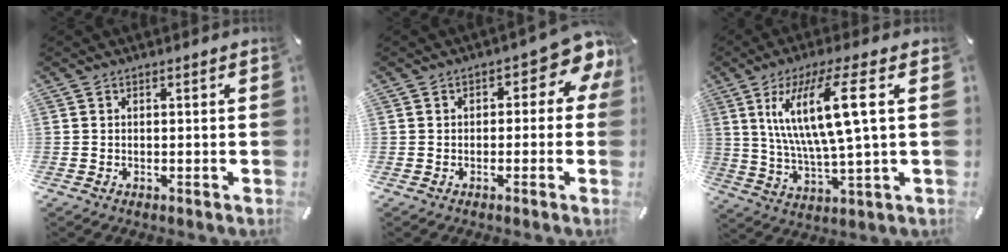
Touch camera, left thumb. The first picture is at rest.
{"total": 6.6, "force": [2.3, 3.9, 4.8], "torque": [-0.056, -0.016, 0.034]}
{"total": 16.3, "force": [5.2, 3.2, 15.1], "torque": [-0.309, -0.006, 0.074]}